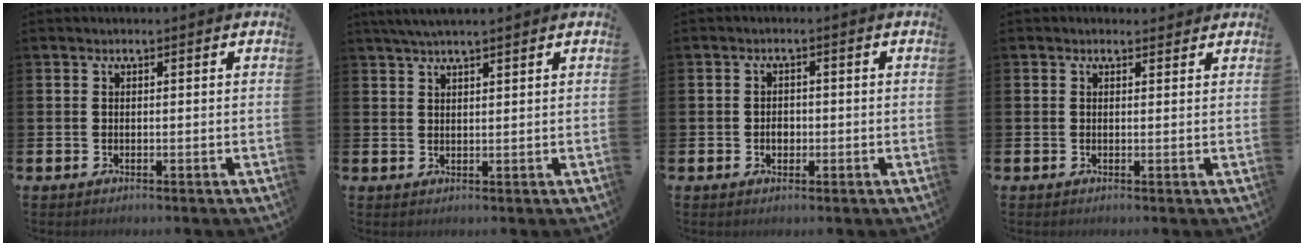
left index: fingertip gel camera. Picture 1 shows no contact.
{"total": 3.0, "force": [2.6, 0.3, 1.4], "torque": [-0.032, -0.001, 0.048]}
{"total": 2.0, "force": [-0.4, 1.5, 1.2], "torque": [-0.012, 0.001, -0.012]}
{"total": 0.8, "force": [0.7, 0.3, 0.2], "torque": [0.005, 0.001, 0.010]}